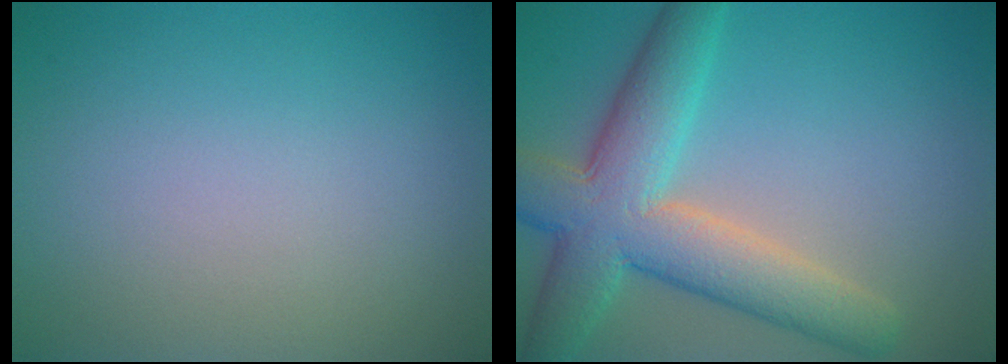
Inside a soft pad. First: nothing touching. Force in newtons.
{"total": 8.6, "press": 8.5, "slide": 0.5}